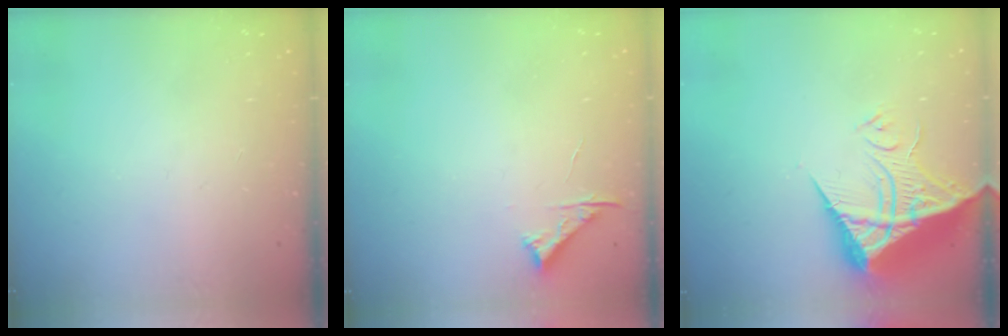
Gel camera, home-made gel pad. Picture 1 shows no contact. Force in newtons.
{"total": 4.7, "press": 4.6, "slide": 0.6}
{"total": 13.9, "press": 13.9, "slide": 1.3}